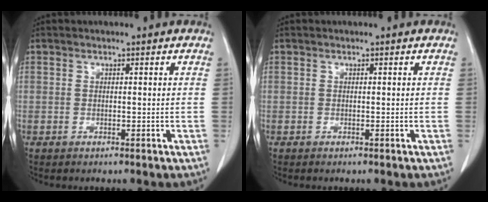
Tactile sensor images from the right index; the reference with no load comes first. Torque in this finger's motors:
{"motor_torque": [-0.03, 0.04, -0.02, -0.01]}